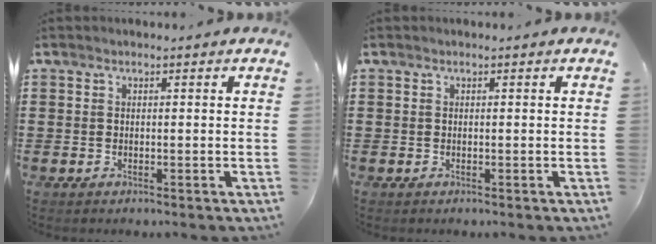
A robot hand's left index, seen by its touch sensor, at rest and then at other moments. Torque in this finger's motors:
{"motor_torque": [0.00, 0.00, 0.00, 0.00]}